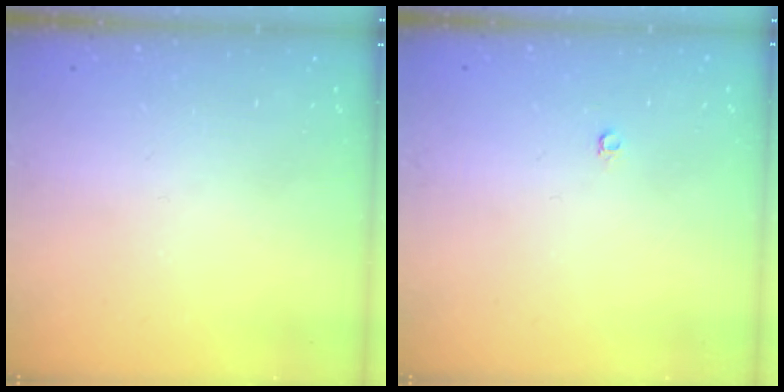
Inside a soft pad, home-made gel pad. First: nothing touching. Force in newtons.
{"total": 3.2, "press": 3.2, "slide": 0.2}